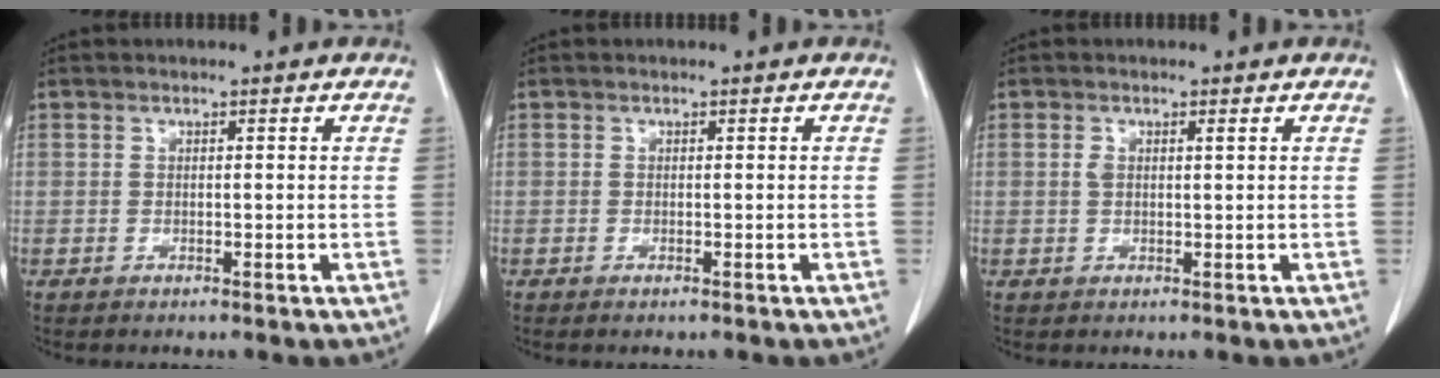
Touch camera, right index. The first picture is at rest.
{"total": 0.6, "force": [-0.4, 0.1, 0.5], "torque": [-0.010, -0.002, -0.004]}
{"total": 1.4, "force": [0.5, 0.5, 1.3], "torque": [-0.032, 0.008, 0.011]}